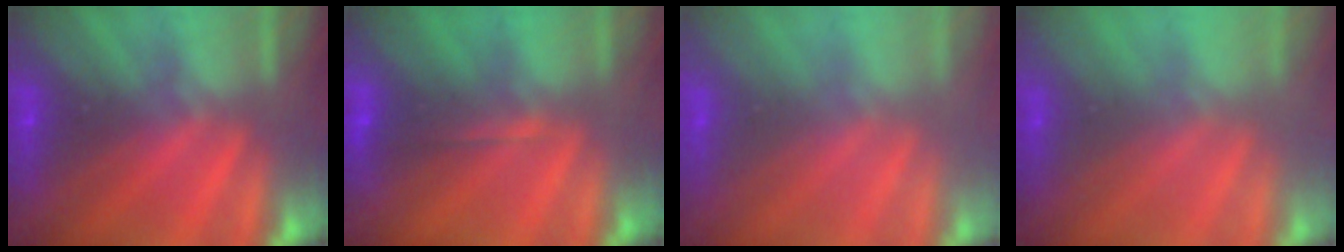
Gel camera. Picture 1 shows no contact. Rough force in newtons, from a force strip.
{"total": 1.8}
{"total": 2.6}
{"total": 2.8}